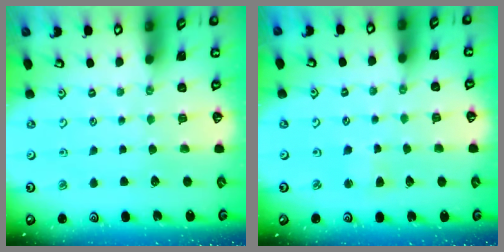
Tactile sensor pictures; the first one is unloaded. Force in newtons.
{"total": 2.0, "press": 1.9, "slide": 0.6}